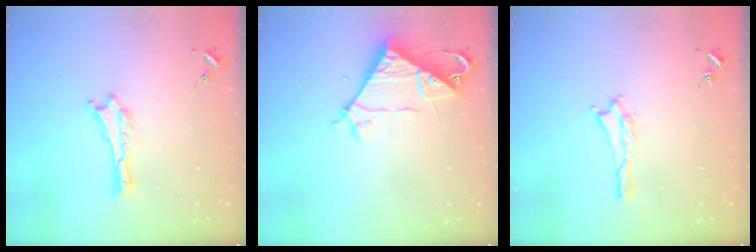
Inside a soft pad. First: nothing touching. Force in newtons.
{"total": 7.3, "press": 7.2, "slide": 0.7}
{"total": 1.4, "press": 1.4, "slide": 0.3}